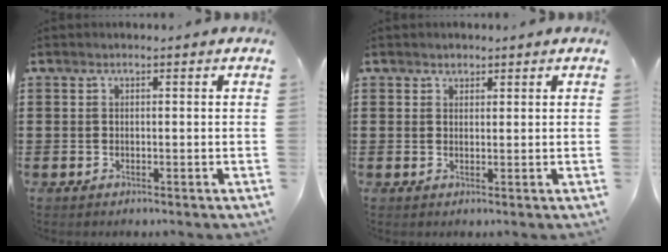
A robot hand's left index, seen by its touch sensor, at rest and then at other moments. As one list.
[{"total": 1.2, "force": [1.0, 0.6, 0.0], "torque": [0.006, 0.000, 0.018]}]